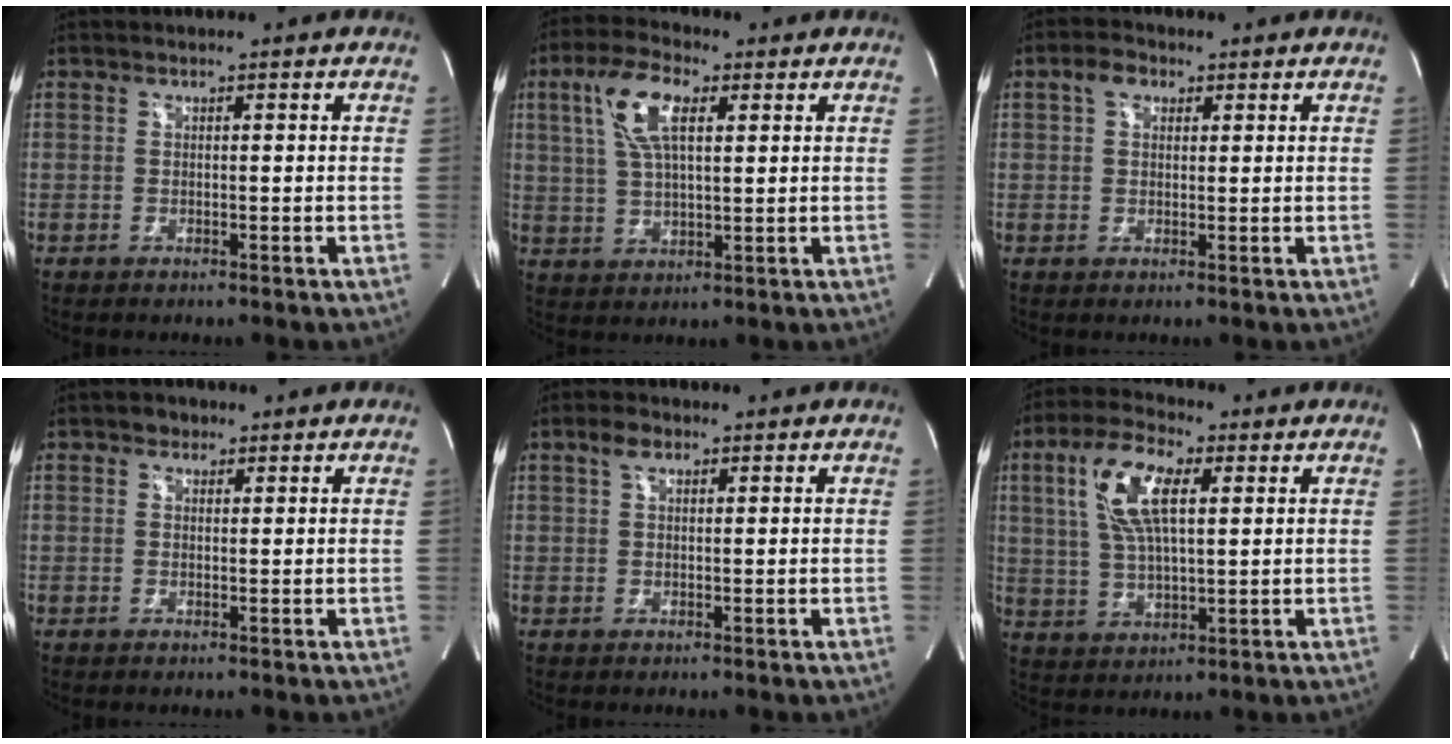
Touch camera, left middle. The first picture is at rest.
{"total": 9.4, "force": [3.5, 3.1, 8.1], "torque": [-0.173, 0.017, 0.069]}
{"total": 3.3, "force": [1.6, 2.2, 1.9], "torque": [-0.042, 0.015, 0.030]}
{"total": 1.8, "force": [1.1, 1.3, 0.5], "torque": [-0.007, 0.004, 0.015]}
{"total": 2.4, "force": [1.4, 1.1, 1.5], "torque": [-0.036, 0.011, 0.029]}
{"total": 11.3, "force": [3.6, 3.7, 10.0], "torque": [-0.211, 0.016, 0.069]}